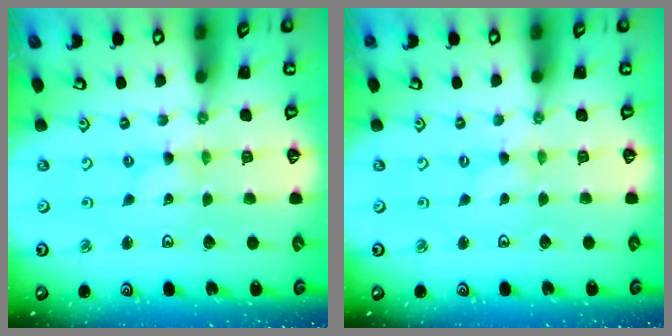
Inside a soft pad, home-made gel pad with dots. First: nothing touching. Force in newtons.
{"total": 0.0}